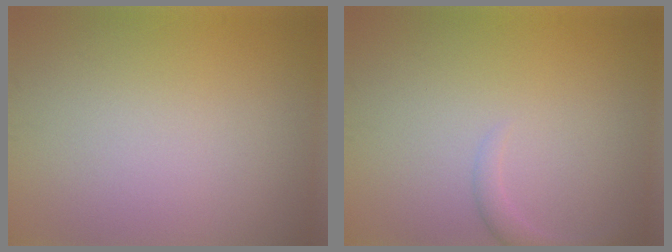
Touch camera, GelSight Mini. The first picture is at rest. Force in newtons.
{"total": 1.5, "press": 1.5, "slide": 0.2}